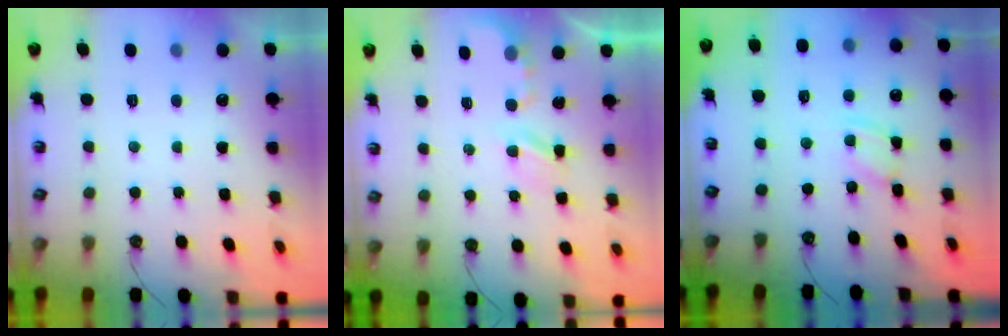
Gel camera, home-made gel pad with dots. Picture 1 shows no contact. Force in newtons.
{"total": 2.9, "press": 2.9, "slide": 0.4}
{"total": 2.1, "press": 2.1, "slide": 0.3}